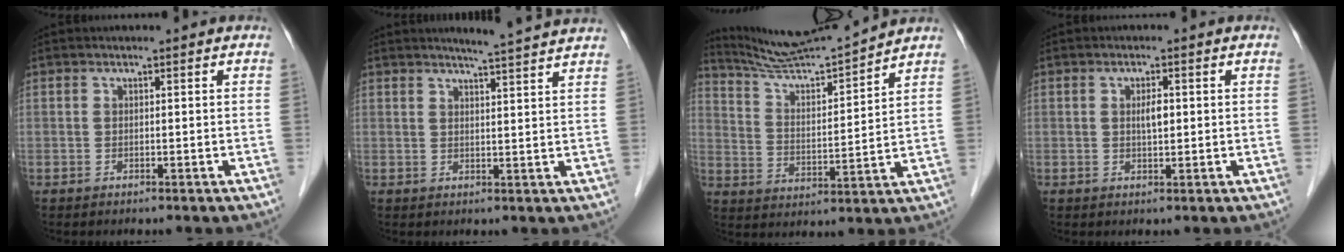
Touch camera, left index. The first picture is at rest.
{"total": 7.0, "force": [6.4, -1.1, 2.6], "torque": [-0.044, 0.003, 0.072]}
{"total": 11.9, "force": [11.5, -1.7, 2.5], "torque": [-0.057, -0.006, 0.207]}
{"total": 1.9, "force": [0.3, 0.6, 1.8], "torque": [-0.035, 0.000, 0.007]}